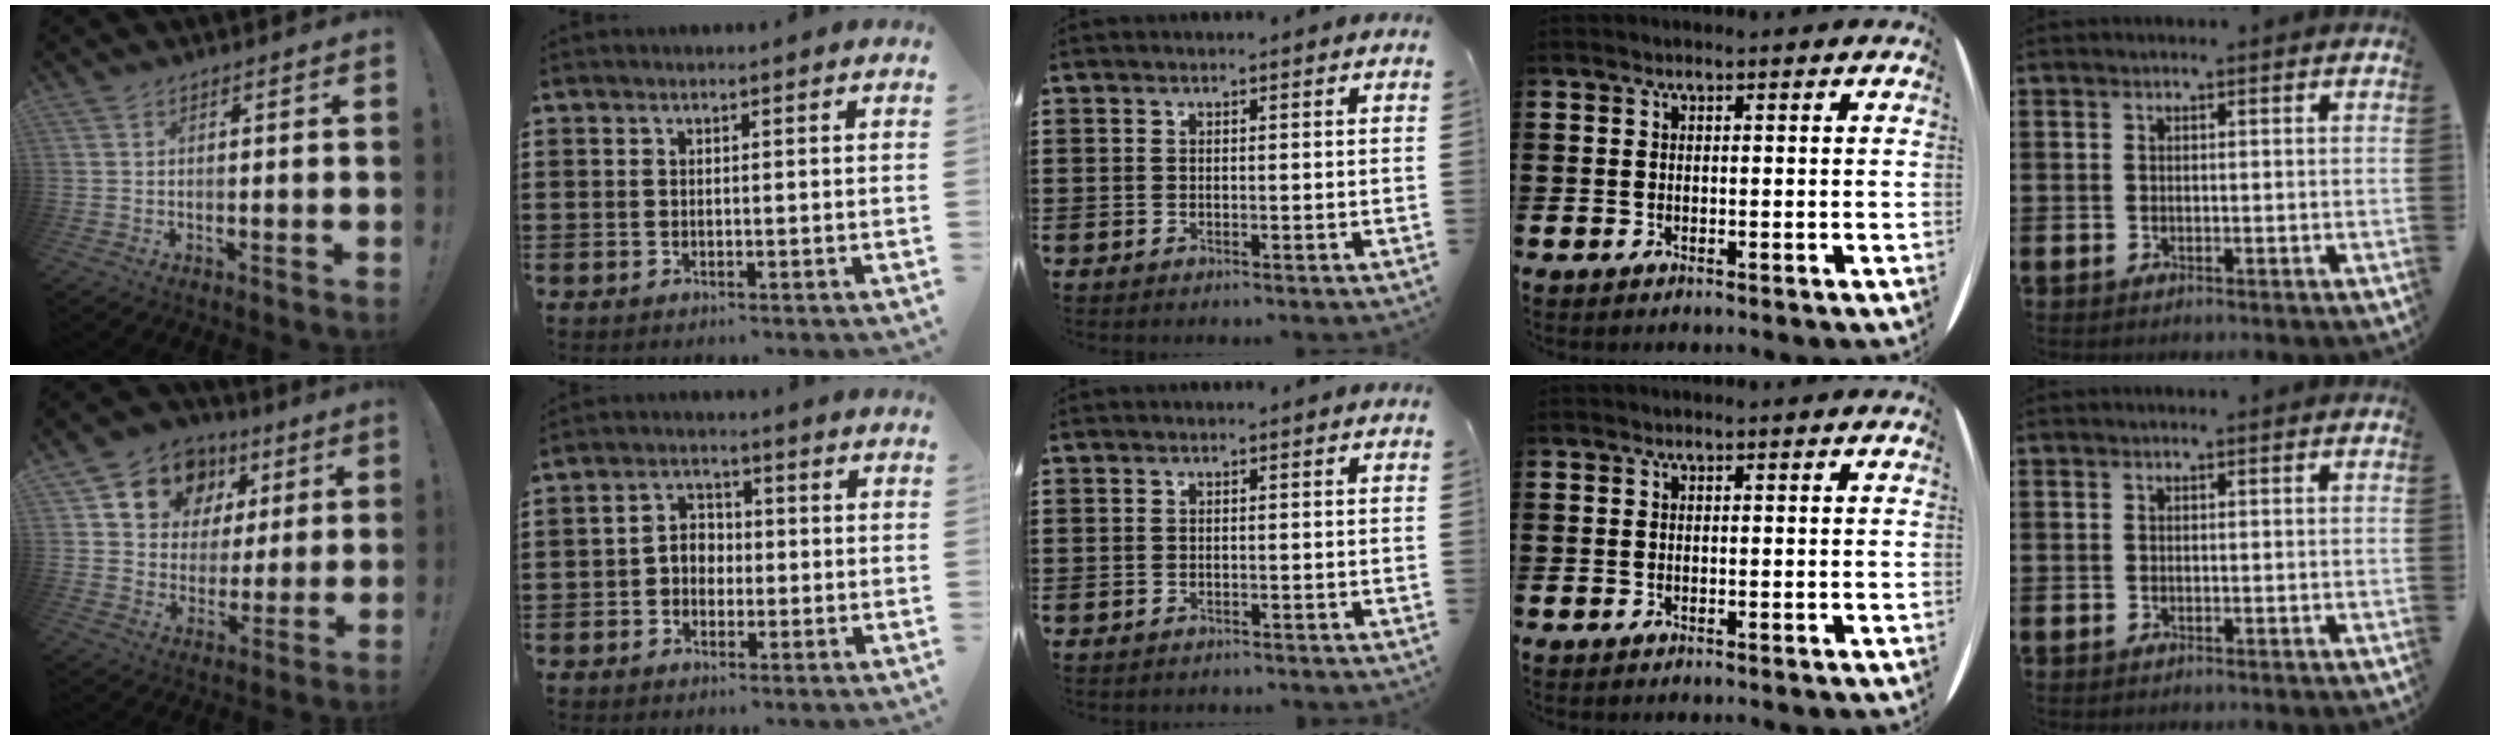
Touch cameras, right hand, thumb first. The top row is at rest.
{"thumb": {"total": 13.4, "force": [6.5, 10.6, 5.1], "torque": [-0.076, -0.030, 0.128]}, "index": {"total": 3.3, "force": [-1.1, 2.6, 1.6], "torque": [-0.038, 0.009, -0.024]}, "middle": {"total": 0.7, "force": [-0.6, 0.2, -0.1], "torque": [0.000, 0.000, -0.014]}}